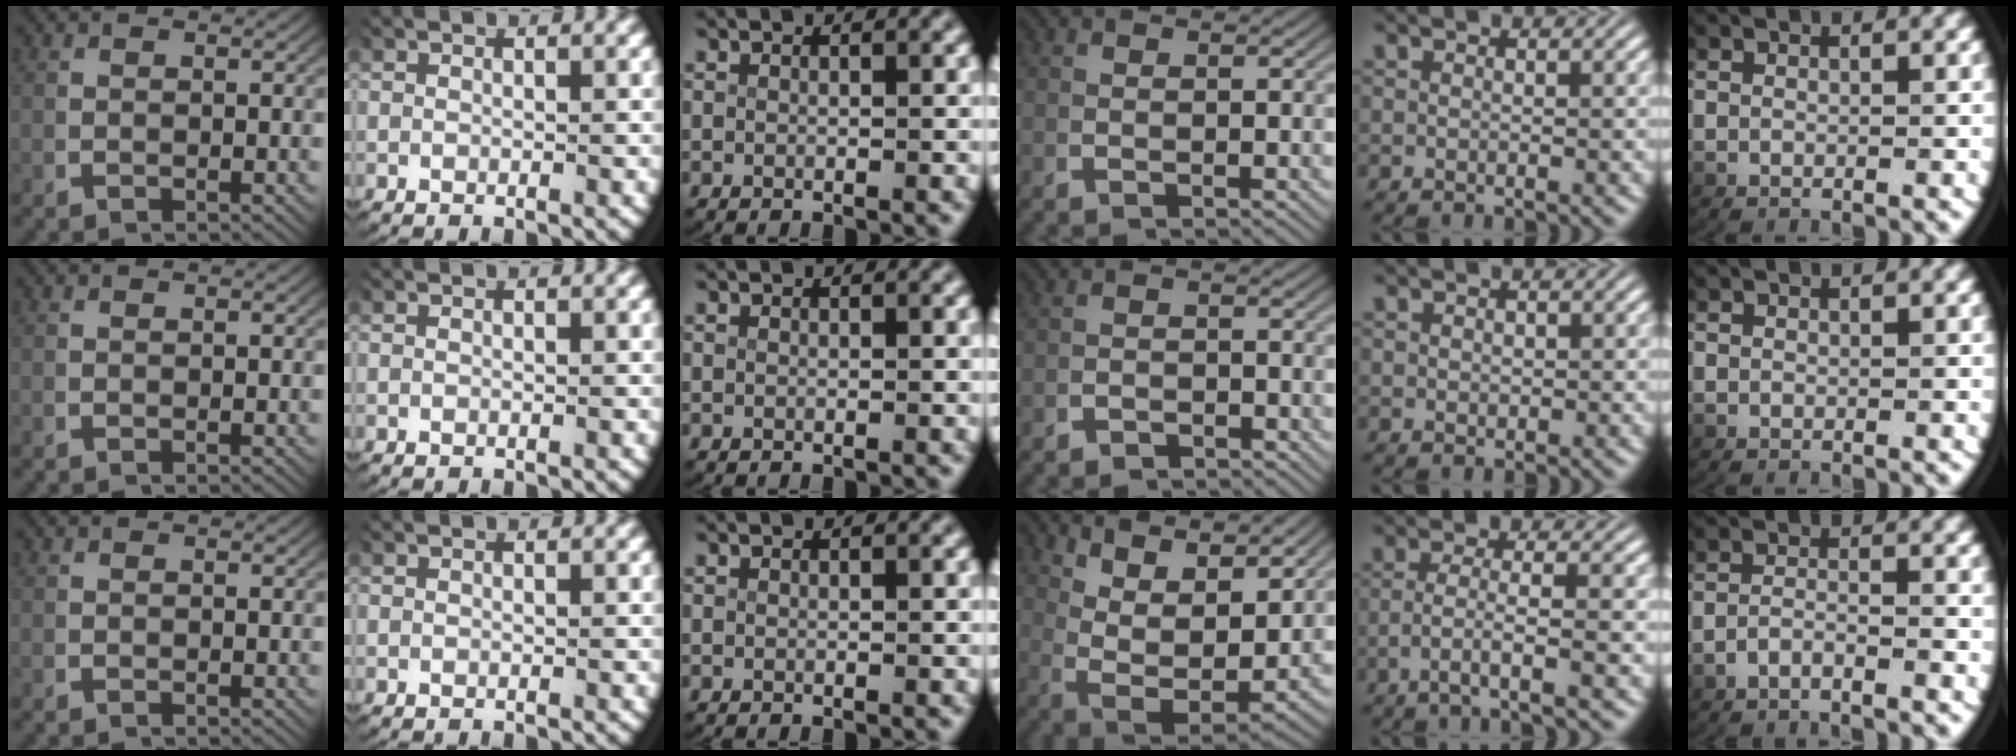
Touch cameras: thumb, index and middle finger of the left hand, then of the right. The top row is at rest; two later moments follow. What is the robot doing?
{"motion": "lift_and_place", "object": "towel"}